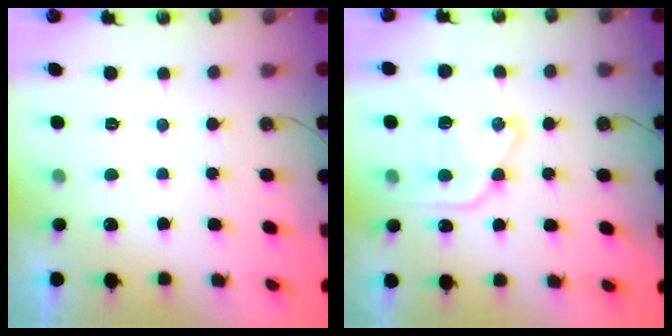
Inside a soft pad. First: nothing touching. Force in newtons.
{"total": 18.1, "press": 18.0, "slide": 1.4}